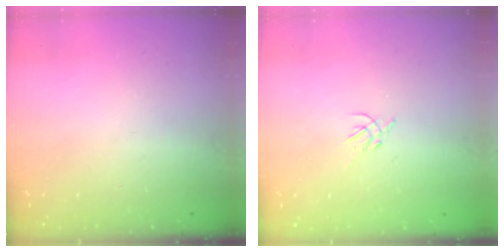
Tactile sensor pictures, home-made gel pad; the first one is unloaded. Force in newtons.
{"total": 1.4, "press": 1.3, "slide": 0.5}